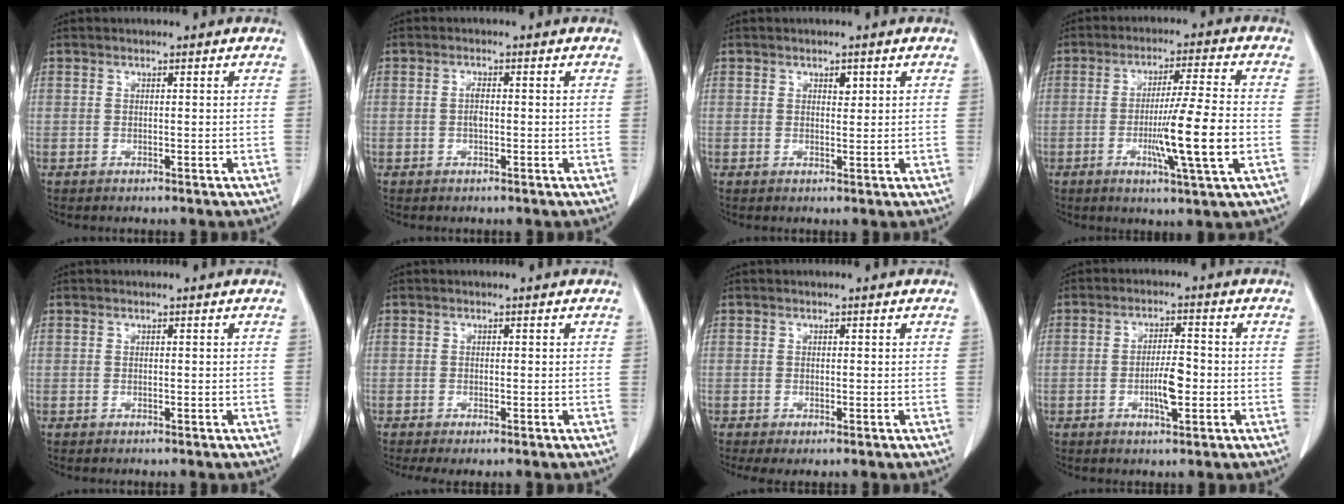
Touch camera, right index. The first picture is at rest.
{"total": 1.5, "force": [-0.1, 0.4, 1.4], "torque": [-0.032, 0.001, -0.004]}
{"total": 1.3, "force": [0.7, 0.7, 0.9], "torque": [-0.009, -0.003, 0.010]}
{"total": 11.1, "force": [-2.6, -0.7, 10.7], "torque": [-0.183, -0.015, -0.047]}
{"total": 0.0}
{"total": 1.3, "force": [-0.6, 0.4, 1.1], "torque": [-0.020, -0.004, -0.010]}
{"total": 1.2, "force": [-0.3, 0.6, 1.1], "torque": [-0.021, -0.004, -0.002]}
{"total": 5.1, "force": [-1.1, 1.2, 4.8], "torque": [-0.088, 0.000, -0.017]}